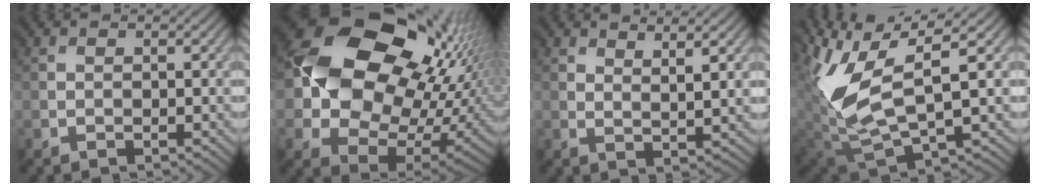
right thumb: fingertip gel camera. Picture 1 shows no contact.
{"total": 17.4, "force": [4.6, 13.4, 10.2], "torque": [-0.221, -0.010, 0.104]}
{"total": 3.2, "force": [2.8, -0.1, 1.6], "torque": [-0.033, -0.005, 0.057]}
{"total": 9.9, "force": [3.1, 4.0, 8.5], "torque": [-0.207, -0.002, 0.073]}